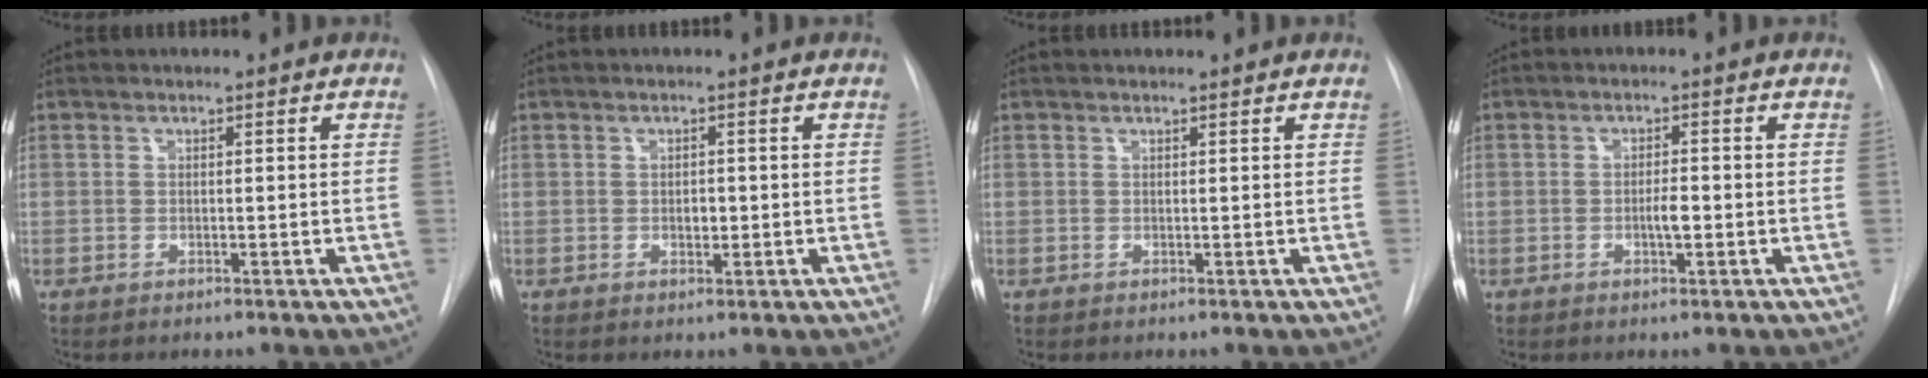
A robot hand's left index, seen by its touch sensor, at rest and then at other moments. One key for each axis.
{"total": 1.5, "fx": -0.7, "fy": 0.9, "fz": 1.0, "tx": -0.015, "ty": -0.005, "tz": -0.009}
{"total": 0.5, "fx": 0.5, "fy": 0.0, "fz": 0.2, "tx": -0.006, "ty": 0.005, "tz": 0.007}
{"total": 2.3, "fx": -1.2, "fy": 0.5, "fz": 2.0, "tx": -0.035, "ty": -0.004, "tz": -0.019}